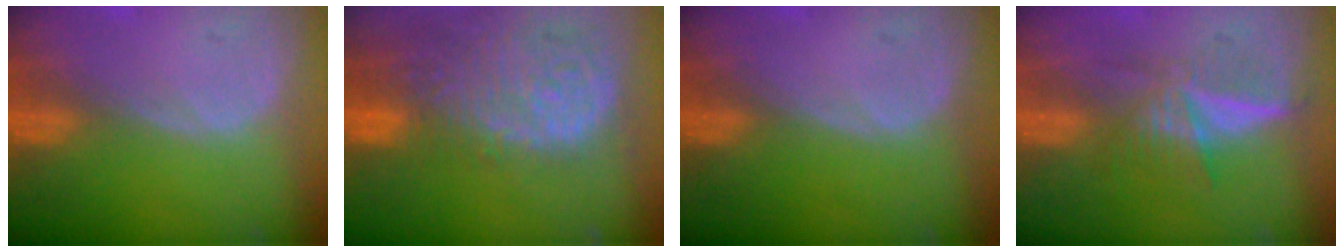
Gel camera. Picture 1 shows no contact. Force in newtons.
{"total": 14.7, "press": 12.1, "slide": 8.4}
{"total": 0.0}
{"total": 6.3, "press": 5.3, "slide": 3.5}